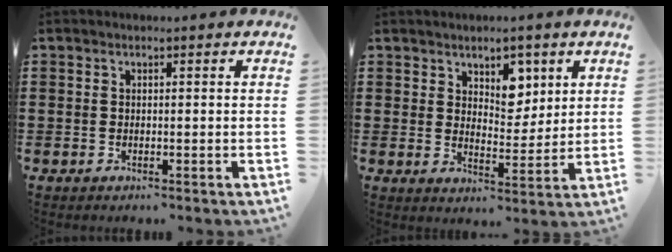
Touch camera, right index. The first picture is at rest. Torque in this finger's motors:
{"motor_torque": [0.08, 0.24, 0.26, 0.02]}